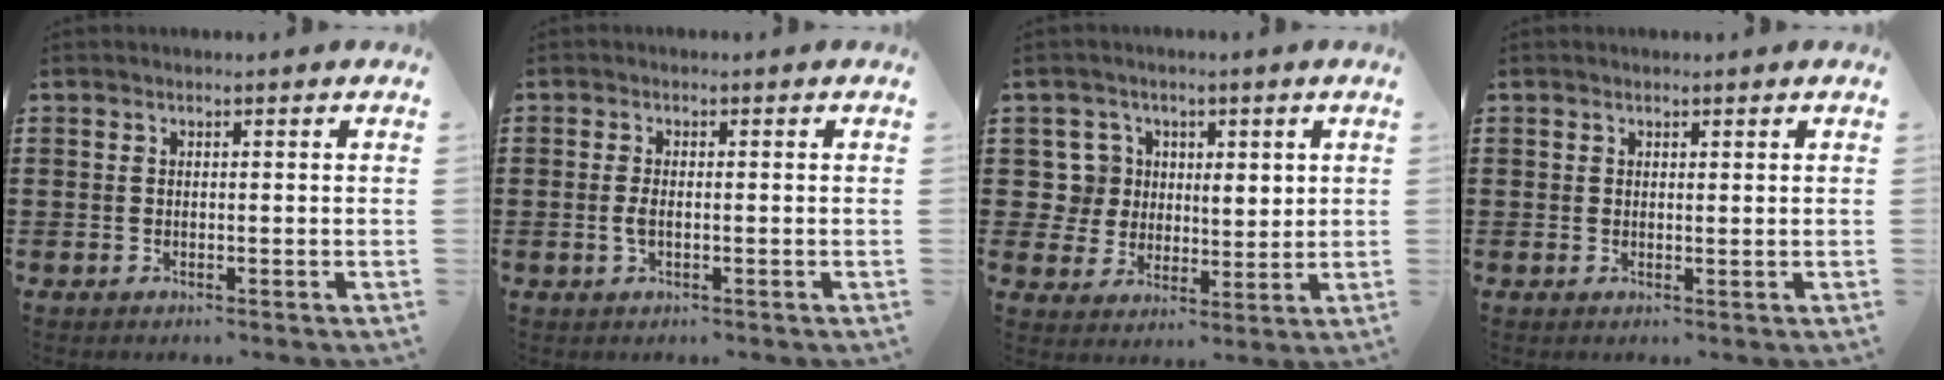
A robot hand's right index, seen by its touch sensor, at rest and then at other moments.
{"total": 1.9, "force": [-0.3, 0.6, 1.7], "torque": [-0.048, -0.007, -0.011]}
{"total": 6.3, "force": [2.2, 5.7, 1.8], "torque": [-0.066, 0.019, 0.041]}
{"total": 0.6, "force": [0.5, 0.2, 0.1], "torque": [-0.003, 0.001, 0.011]}